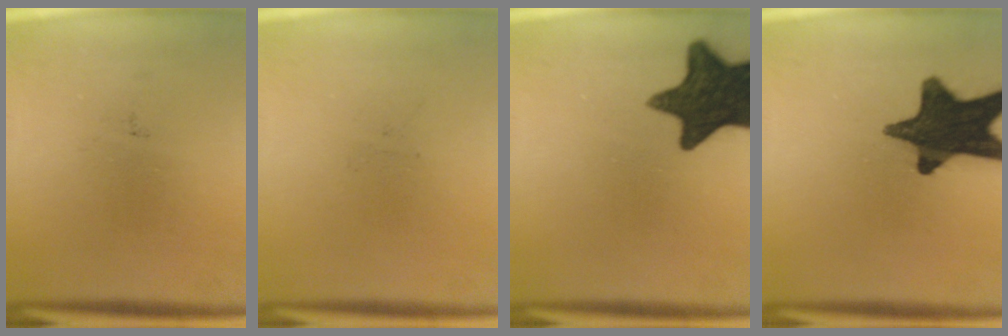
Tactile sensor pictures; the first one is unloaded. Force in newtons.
{"total": 0.0}
{"total": 15.2}
{"total": 15.8}